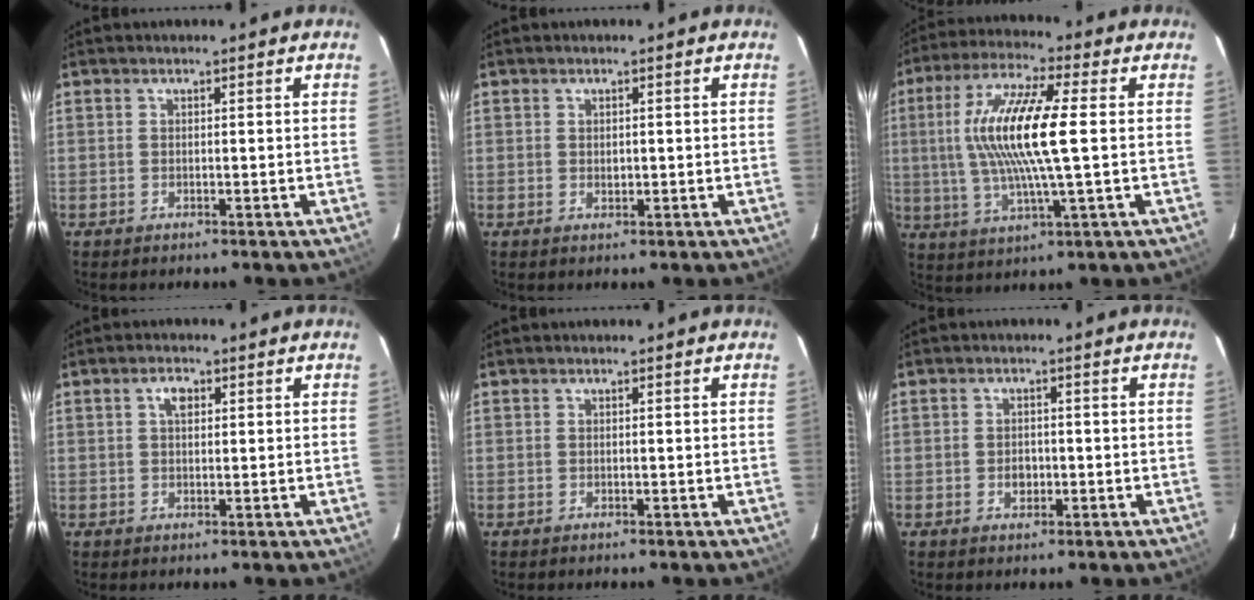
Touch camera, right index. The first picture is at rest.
{"total": 1.0, "force": [0.2, 0.9, 0.4], "torque": [-0.005, 0.000, 0.005]}
{"total": 15.8, "force": [1.3, 2.3, 15.6], "torque": [-0.303, 0.005, 0.021]}
{"total": 2.5, "force": [0.8, 1.4, 1.8], "torque": [-0.033, 0.009, 0.015]}
{"total": 0.0}
{"total": 2.3, "force": [-0.6, 1.9, 1.3], "torque": [-0.023, 0.005, -0.007]}